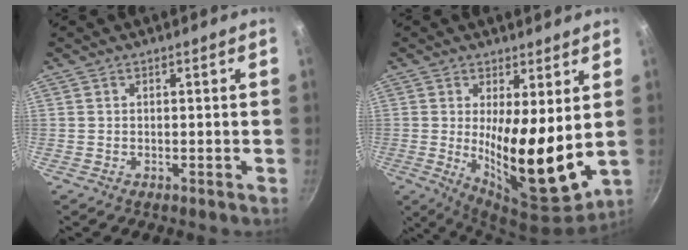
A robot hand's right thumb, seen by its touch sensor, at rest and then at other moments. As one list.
[{"total": 14.9, "force": [1.4, 4.9, 14.0], "torque": [-0.205, -0.043, 0.031]}]